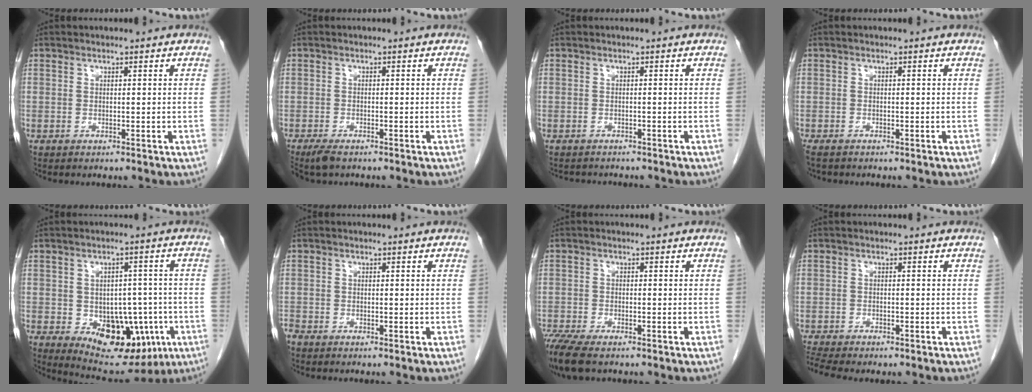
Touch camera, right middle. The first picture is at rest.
{"total": 3.3, "force": [-2.5, 1.0, 1.8], "torque": [-0.034, -0.008, -0.039]}
{"total": 3.8, "force": [-3.5, 1.1, 0.9], "torque": [-0.010, -0.004, -0.045]}
{"total": 2.2, "force": [-1.8, 0.8, 1.0], "torque": [-0.018, -0.006, -0.028]}
{"total": 13.5, "force": [-4.4, 7.9, 10.0], "torque": [-0.125, 0.008, -0.046]}
{"total": 0.8, "force": [-0.7, 0.3, 0.2], "torque": [-0.009, -0.002, -0.016]}
{"total": 6.5, "force": [-5.0, 1.7, 3.9], "torque": [-0.077, -0.016, -0.087]}
{"total": 4.4, "force": [-3.8, 1.0, 2.1], "torque": [-0.045, -0.004, -0.059]}